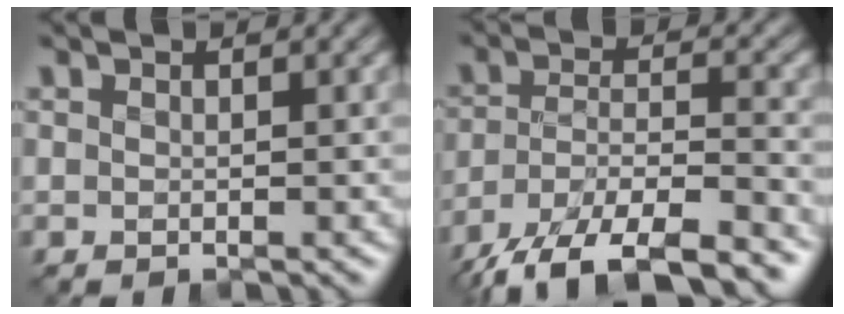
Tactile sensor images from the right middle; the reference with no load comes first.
{"total": 11.0, "force": [-8.6, 3.5, 6.0], "torque": [-0.115, -0.021, -0.145]}